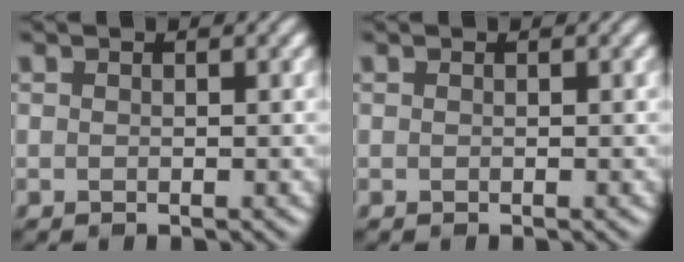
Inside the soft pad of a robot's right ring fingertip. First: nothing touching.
{"total": 0.0}